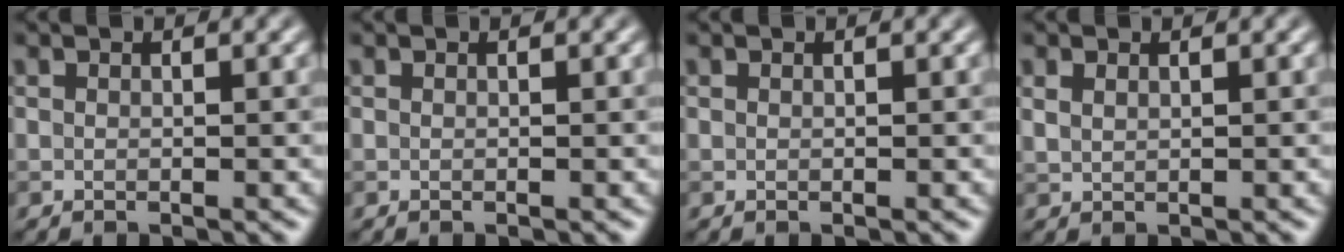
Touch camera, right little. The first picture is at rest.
{"total": 0.0}
{"total": 0.0}
{"total": 1.0, "force": [0.6, 0.5, 0.6], "torque": [-0.018, -0.001, 0.018]}